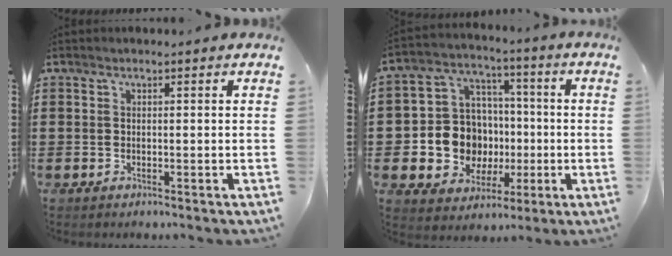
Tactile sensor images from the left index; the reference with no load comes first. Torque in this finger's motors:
{"motor_torque": [1.17, -0.07, 0.92, 0.12]}